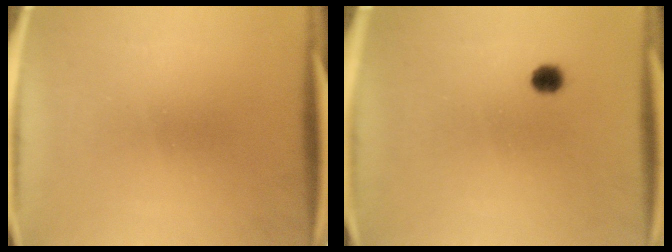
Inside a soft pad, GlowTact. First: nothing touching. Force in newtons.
{"total": 1.9}